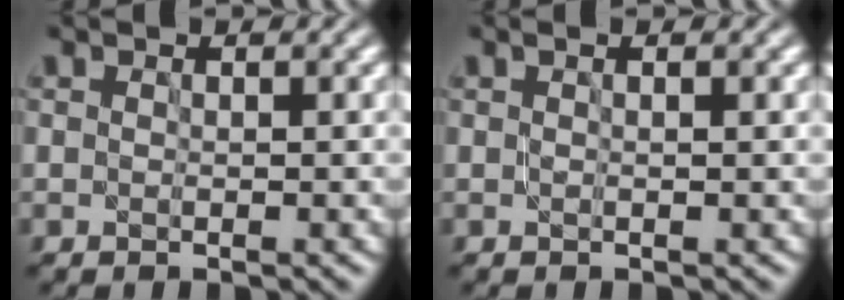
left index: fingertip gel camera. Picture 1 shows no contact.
{"total": 0.8, "force": [0.4, 0.2, 0.7], "torque": [-0.013, 0.000, 0.002]}